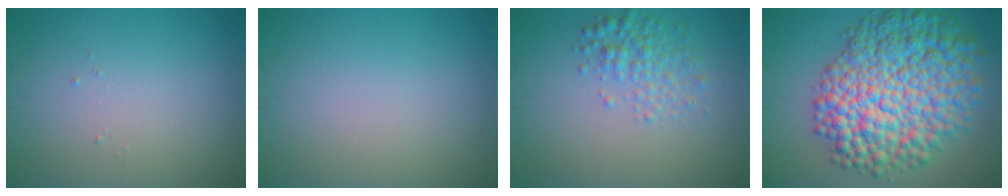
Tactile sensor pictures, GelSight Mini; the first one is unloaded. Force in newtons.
{"total": 0.0}
{"total": 2.7, "press": 2.7, "slide": 0.1}
{"total": 13.4, "press": 13.4, "slide": 0.3}